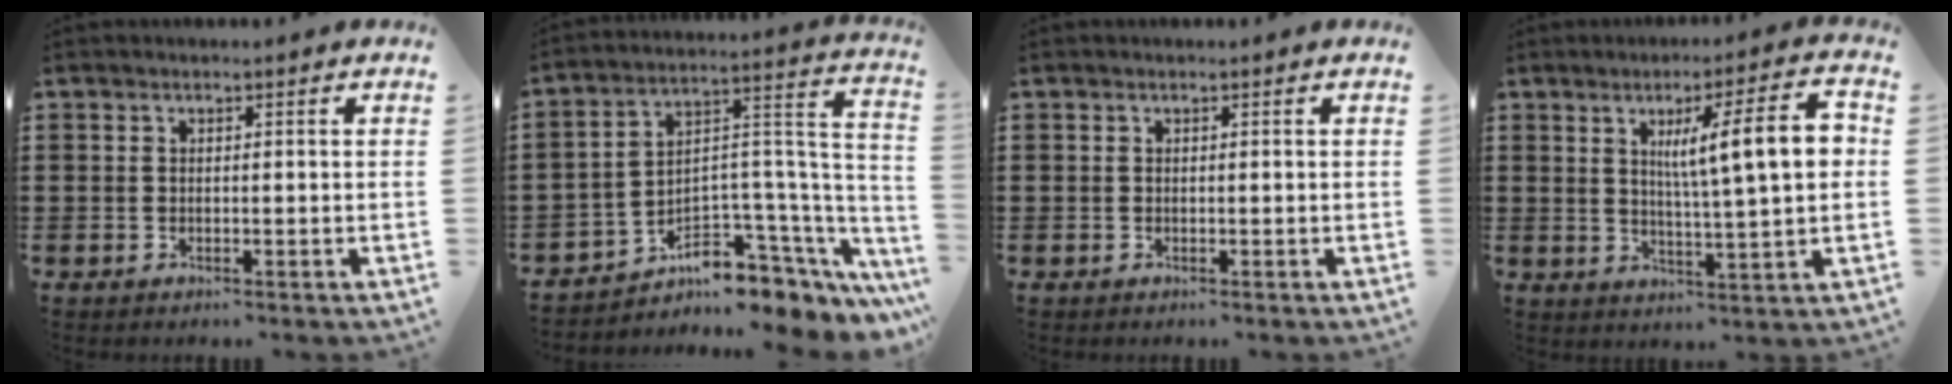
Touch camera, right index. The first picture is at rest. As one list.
[{"total": 4.8, "force": [-2.8, 2.9, 2.6], "torque": [-0.055, -0.021, -0.048]}, {"total": 0.0}, {"total": 10.7, "force": [2.6, 1.4, 10.3], "torque": [-0.171, 0.001, 0.032]}]